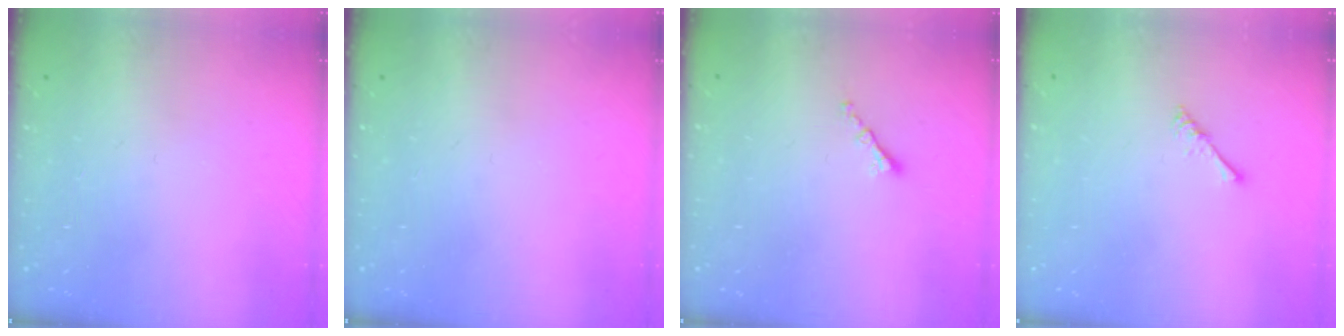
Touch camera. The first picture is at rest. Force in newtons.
{"total": 0.0}
{"total": 1.3, "press": 1.2, "slide": 0.6}
{"total": 1.7, "press": 1.6, "slide": 0.4}